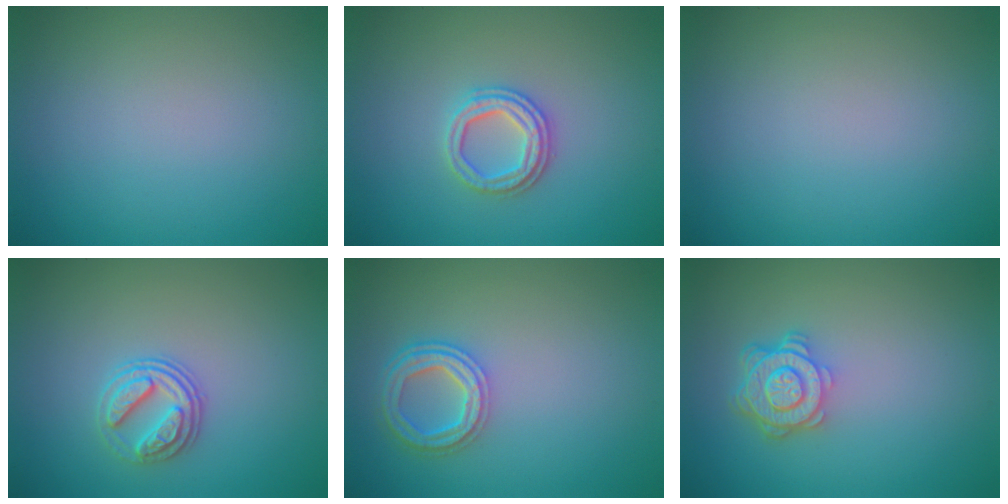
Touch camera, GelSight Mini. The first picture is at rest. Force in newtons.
{"total": 2.9, "press": 2.7, "slide": 1.0}
{"total": 0.0}
{"total": 2.7, "press": 2.5, "slide": 1.0}
{"total": 4.1, "press": 3.2, "slide": 2.5}
{"total": 4.5, "press": 3.4, "slide": 2.9}